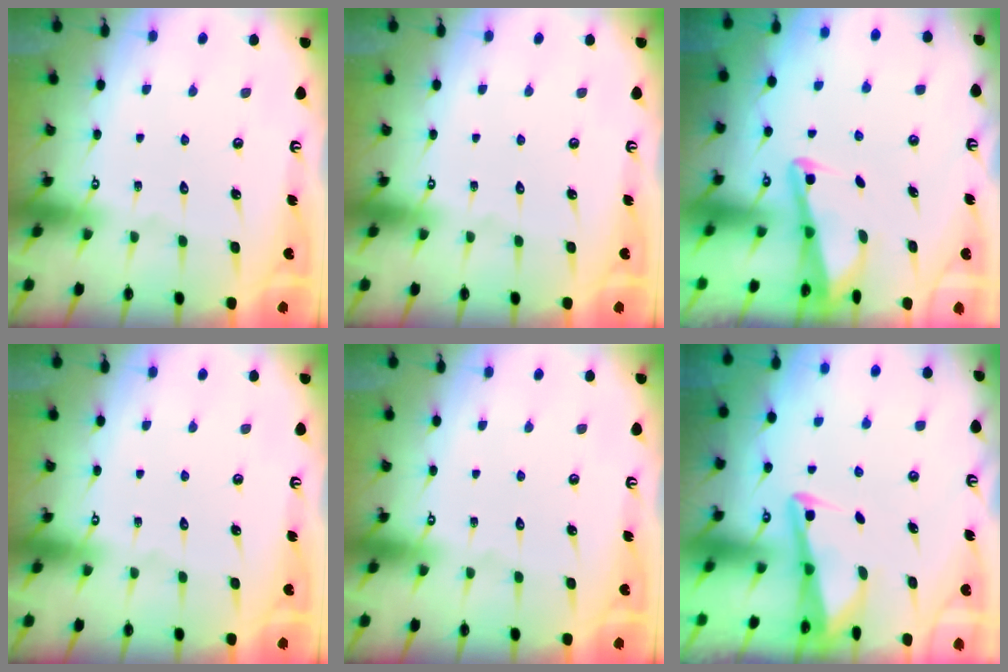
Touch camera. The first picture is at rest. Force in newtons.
{"total": 0.0}
{"total": 2.9, "press": 2.9, "slide": 0.4}
{"total": 0.0}
{"total": 0.0}
{"total": 3.0, "press": 3.0, "slide": 0.4}